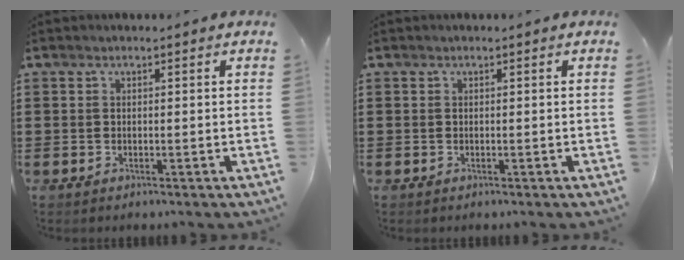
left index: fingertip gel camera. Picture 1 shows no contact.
{"total": 0.0}